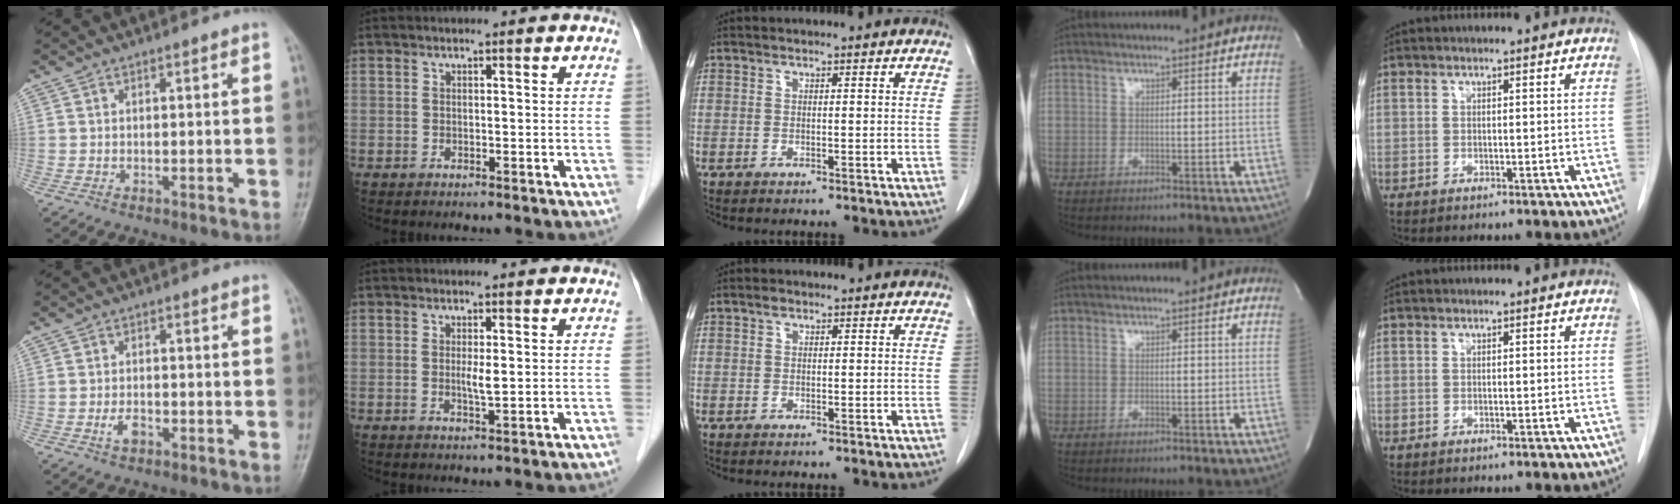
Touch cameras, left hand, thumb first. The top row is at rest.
{"thumb": {"total": 2.6, "force": [-1.1, 1.5, 1.8], "torque": [-0.033, 0.004, -0.019]}, "index": {"total": 1.8, "force": [0.2, 0.1, 1.8], "torque": [-0.036, -0.003, 0.005]}, "middle": {"total": 0.7, "force": [0.4, 0.4, 0.3], "torque": [-0.003, 0.003, 0.005]}}